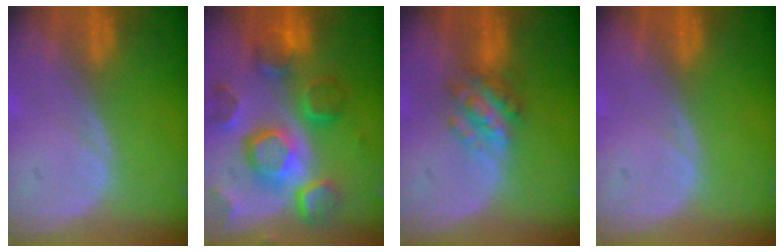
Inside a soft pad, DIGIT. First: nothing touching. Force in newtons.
{"total": 12.3, "press": 10.7, "slide": 6.1}
{"total": 5.6, "press": 5.0, "slide": 2.5}
{"total": 0.0}